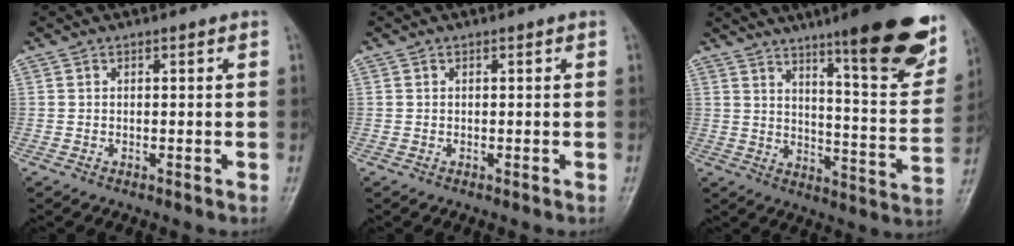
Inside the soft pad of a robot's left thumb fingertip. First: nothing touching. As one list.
[{"total": 0.0}, {"total": 21.9, "force": [13.9, 3.9, 16.5], "torque": [-0.193, -0.071, 0.199]}]